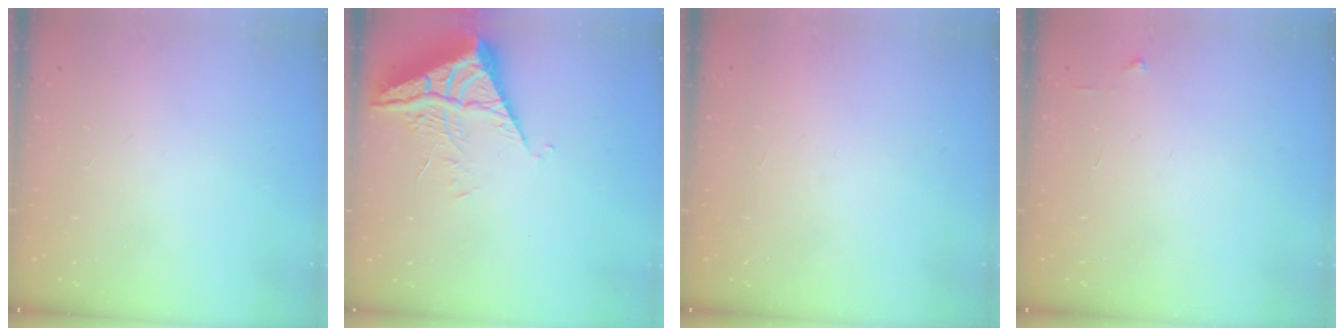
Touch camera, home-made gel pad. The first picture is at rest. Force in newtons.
{"total": 6.6, "press": 6.6, "slide": 0.6}
{"total": 1.7, "press": 1.7, "slide": 0.1}
{"total": 3.7, "press": 3.6, "slide": 0.4}